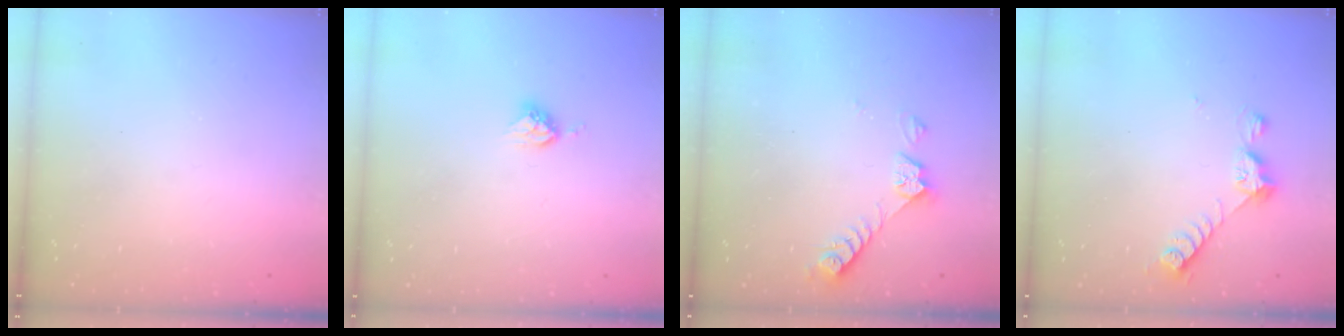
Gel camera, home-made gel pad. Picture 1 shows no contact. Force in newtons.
{"total": 5.0, "press": 4.9, "slide": 0.4}
{"total": 4.9, "press": 4.8, "slide": 0.6}
{"total": 6.5, "press": 6.5, "slide": 0.7}